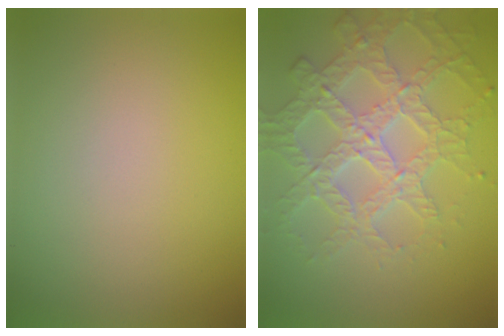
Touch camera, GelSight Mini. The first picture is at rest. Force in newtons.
{"total": 4.5, "press": 4.3, "slide": 1.2}